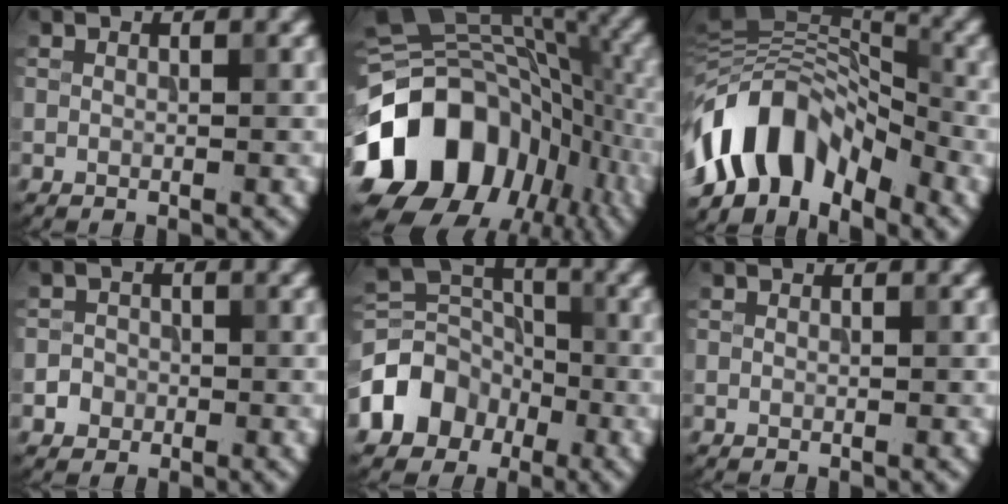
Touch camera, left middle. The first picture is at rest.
{"total": 17.4, "force": [-6.9, 12.3, 10.2], "torque": [-0.209, -0.010, -0.116]}
{"total": 10.9, "force": [-5.7, 5.8, 7.2], "torque": [-0.116, 0.020, -0.114]}
{"total": 1.6, "force": [-0.6, 1.4, 0.2], "torque": [0.010, 0.001, -0.013]}
{"total": 6.1, "force": [-2.9, 4.8, 2.4], "torque": [-0.037, 0.007, -0.067]}
{"total": 0.0}